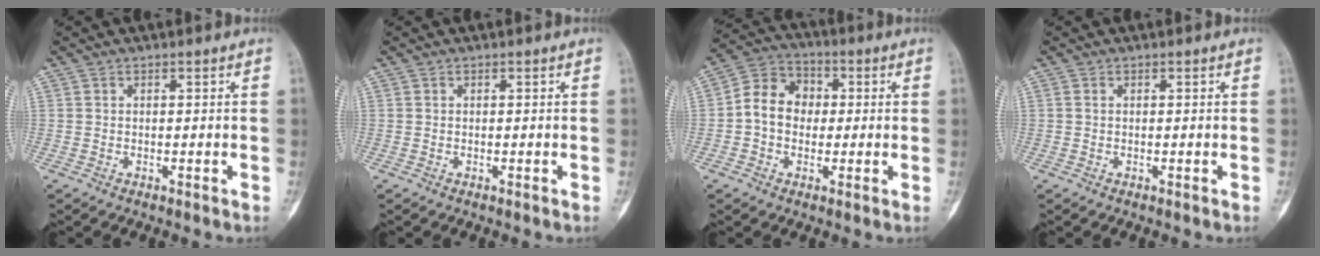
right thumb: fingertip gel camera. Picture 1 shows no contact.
{"total": 0.0}
{"total": 9.3, "force": [-0.1, 7.7, 5.2], "torque": [-0.067, 0.030, -0.017]}
{"total": 0.0}